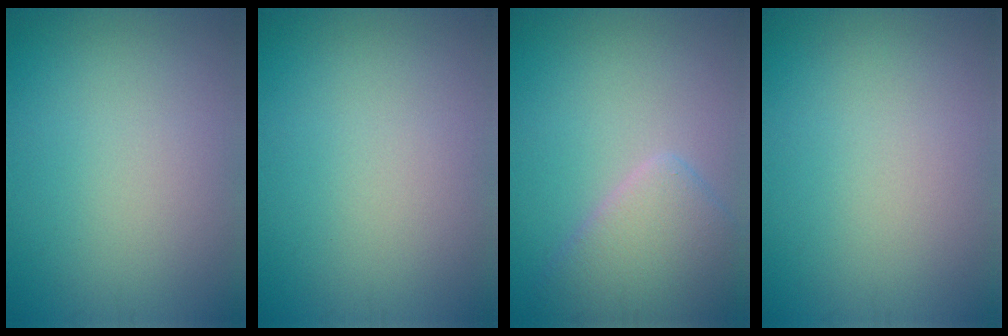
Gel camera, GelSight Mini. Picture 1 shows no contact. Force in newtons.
{"total": 0.0}
{"total": 4.5, "press": 4.5, "slide": 0.4}
{"total": 0.0}